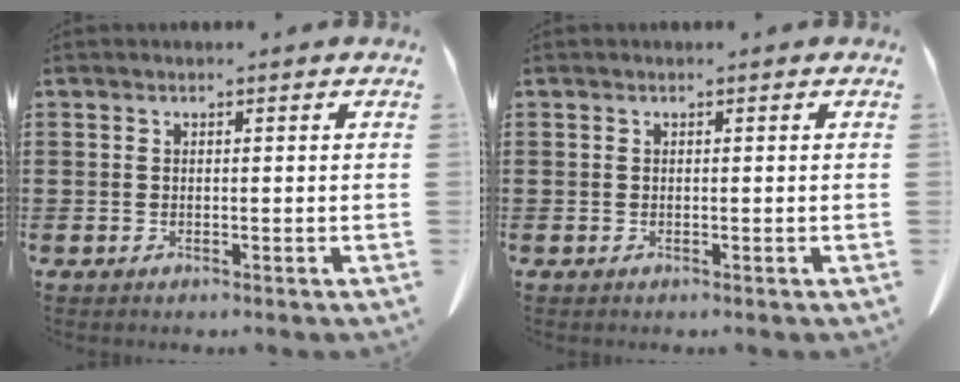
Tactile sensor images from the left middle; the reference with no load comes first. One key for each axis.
{"total": 0.0}